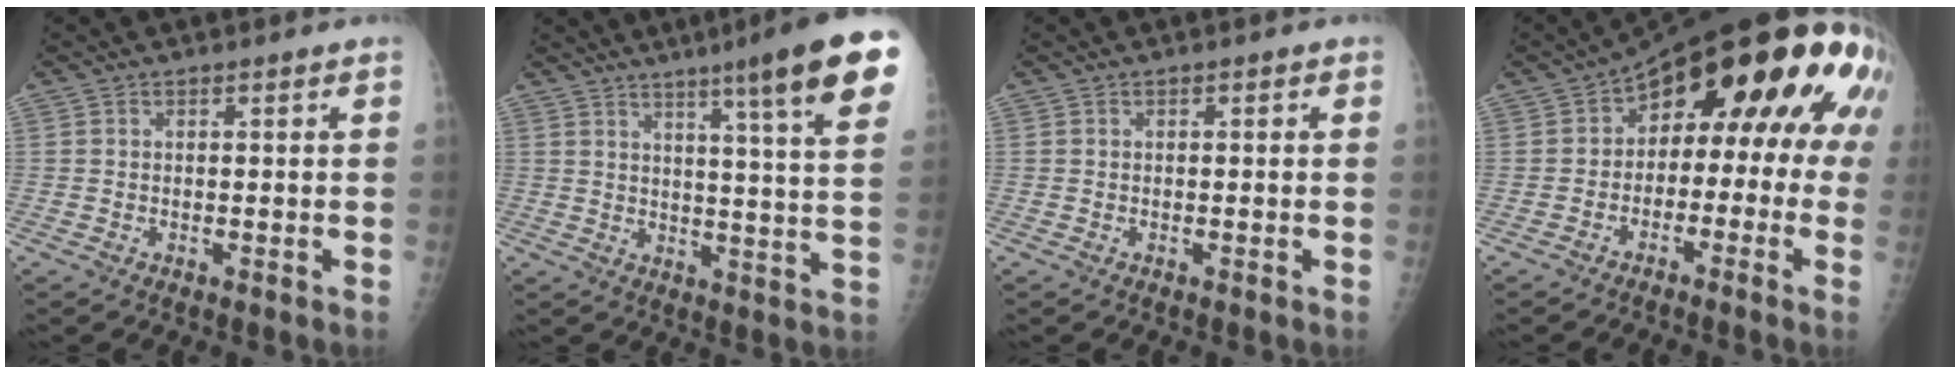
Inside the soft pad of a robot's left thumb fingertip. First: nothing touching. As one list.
[{"total": 18.3, "force": [10.5, 1.1, 14.9], "torque": [-0.187, -0.039, 0.128]}, {"total": 0.7, "force": [0.0, 0.4, 0.6], "torque": [-0.001, 0.003, -0.006]}, {"total": 20.5, "force": [2.6, 11.2, 16.9], "torque": [-0.188, 0.040, 0.021]}]